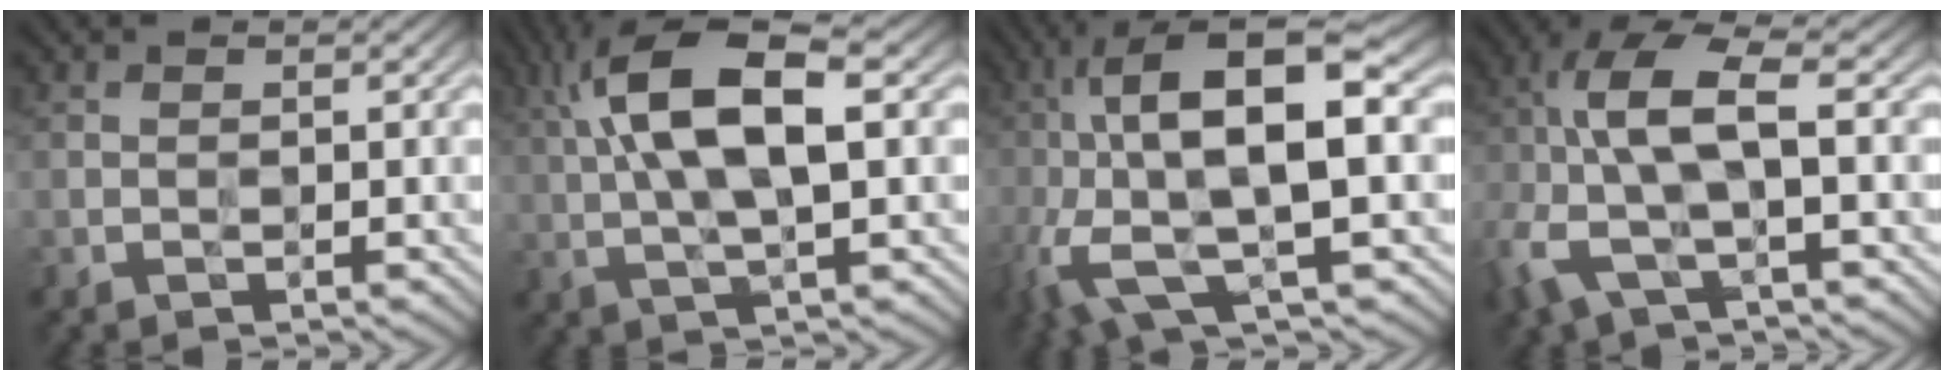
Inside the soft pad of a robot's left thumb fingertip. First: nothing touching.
{"total": 12.3, "force": [2.8, 4.3, 11.1], "torque": [-0.226, 0.012, 0.051]}
{"total": 15.8, "force": [-1.6, 4.6, 15.1], "torque": [-0.315, 0.009, -0.030]}
{"total": 10.3, "force": [-1.9, 4.2, 9.2], "torque": [-0.231, 0.002, -0.050]}